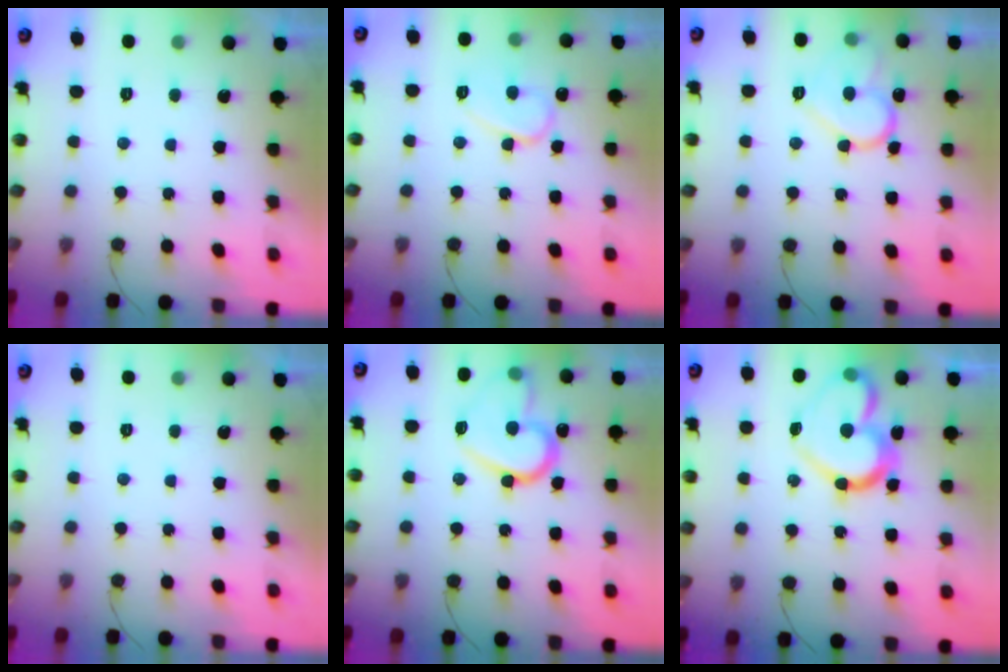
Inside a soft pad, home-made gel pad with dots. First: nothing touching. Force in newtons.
{"total": 9.0, "press": 9.0, "slide": 1.1}
{"total": 13.8, "press": 13.8, "slide": 1.2}
{"total": 0.0}
{"total": 15.4, "press": 15.3, "slide": 1.6}
{"total": 16.8, "press": 16.7, "slide": 1.4}